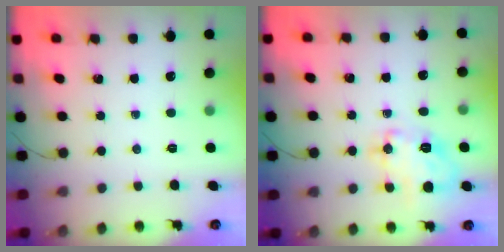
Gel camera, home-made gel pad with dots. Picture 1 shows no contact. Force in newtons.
{"total": 13.1, "press": 13.0, "slide": 0.9}